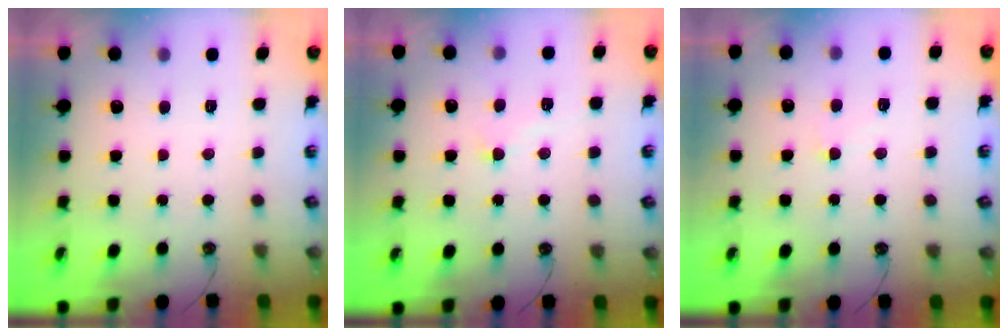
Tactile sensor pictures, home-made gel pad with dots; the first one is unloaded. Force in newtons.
{"total": 1.9, "press": 1.8, "slide": 0.8}
{"total": 1.0, "press": 0.8, "slide": 0.5}